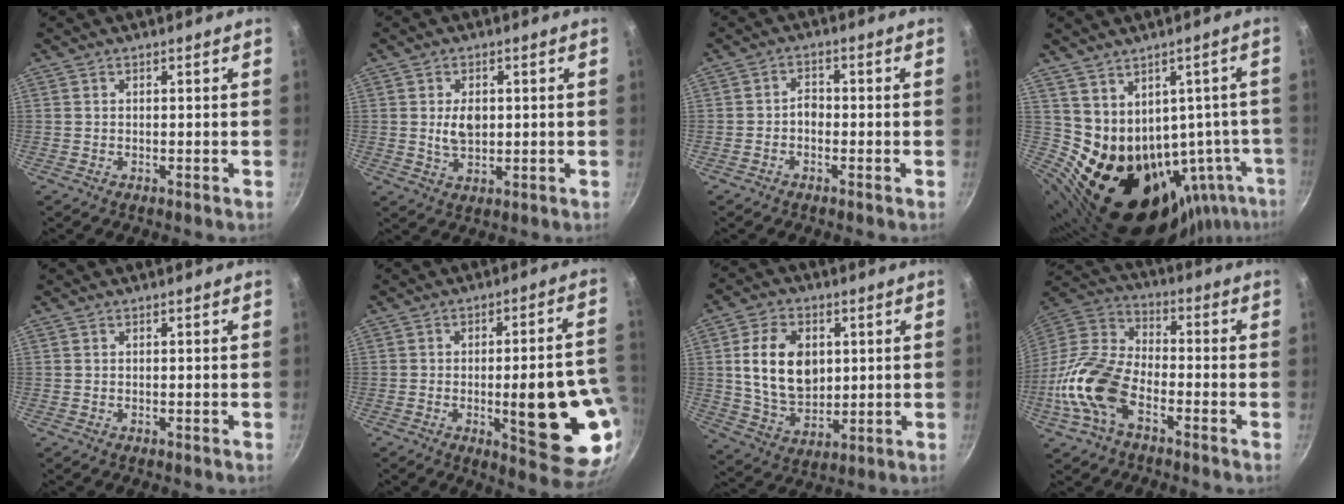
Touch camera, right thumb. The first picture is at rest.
{"total": 4.9, "force": [0.5, 3.2, 3.7], "torque": [-0.053, -0.007, 0.013]}
{"total": 2.5, "force": [-1.0, 1.7, 1.5], "torque": [-0.015, 0.020, -0.021]}
{"total": 15.4, "force": [-0.5, 12.4, 9.0], "torque": [-0.057, 0.027, 0.033]}
{"total": 0.0}
{"total": 19.5, "force": [-4.0, 5.7, 18.2], "torque": [-0.210, 0.011, -0.047]}
{"total": 13.9, "force": [2.6, 9.6, 9.6], "torque": [-0.149, -0.012, 0.055]}
{"total": 16.0, "force": [-6.6, 9.2, 11.4], "torque": [-0.214, 0.051, -0.148]}